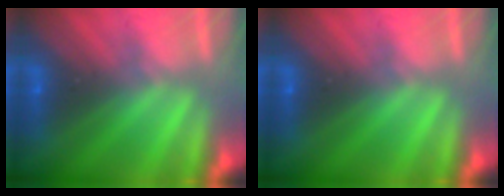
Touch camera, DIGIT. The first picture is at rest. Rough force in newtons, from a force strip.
{"total": 0.0}